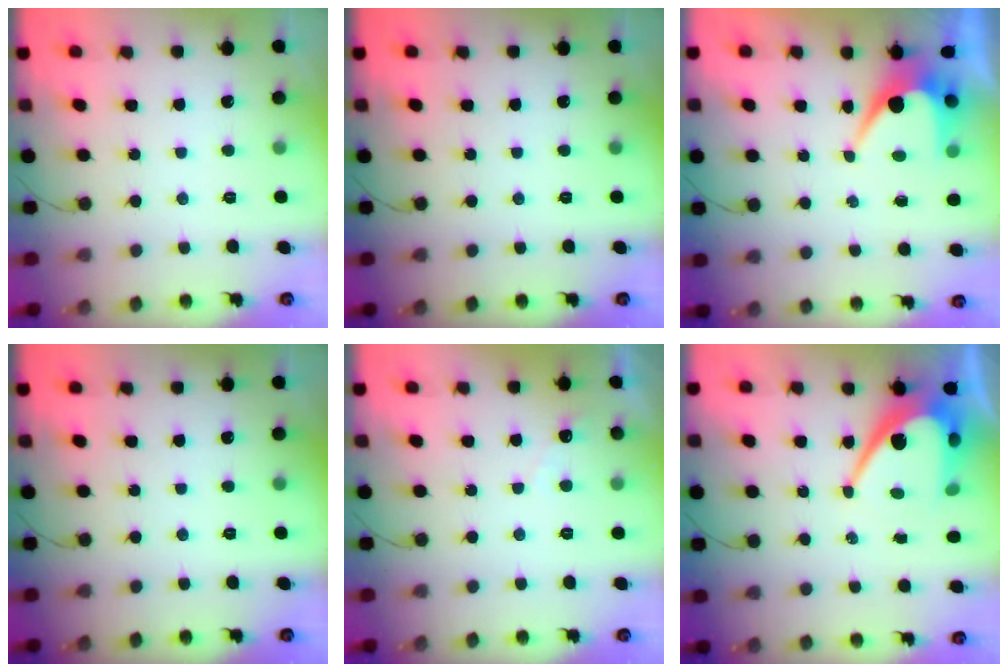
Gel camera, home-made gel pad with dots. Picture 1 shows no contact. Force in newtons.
{"total": 0.0}
{"total": 7.9, "press": 7.9, "slide": 0.4}
{"total": 0.0}
{"total": 2.7, "press": 2.7, "slide": 0.1}
{"total": 11.2, "press": 11.1, "slide": 0.8}